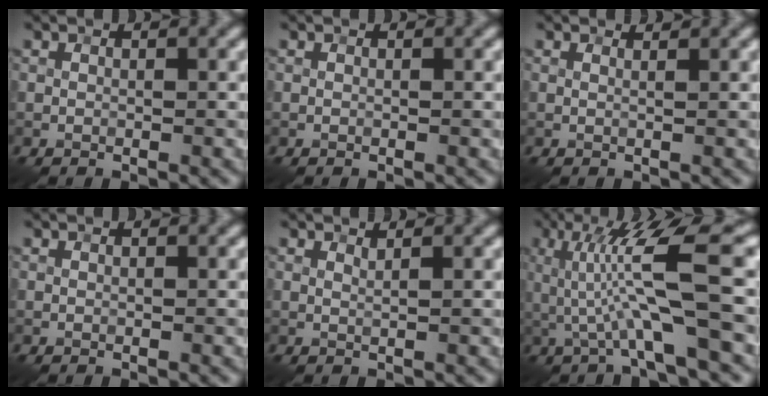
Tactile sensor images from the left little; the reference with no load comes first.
{"total": 0.0}
{"total": 1.9, "force": [1.5, 0.7, 0.9], "torque": [-0.001, -0.002, -0.002]}
{"total": 0.0}
{"total": 0.6, "force": [0.5, 0.1, 0.4], "torque": [-0.004, -0.001, 0.008]}
{"total": 7.6, "force": [-0.1, 0.9, 7.5], "torque": [-0.137, 0.013, 0.001]}